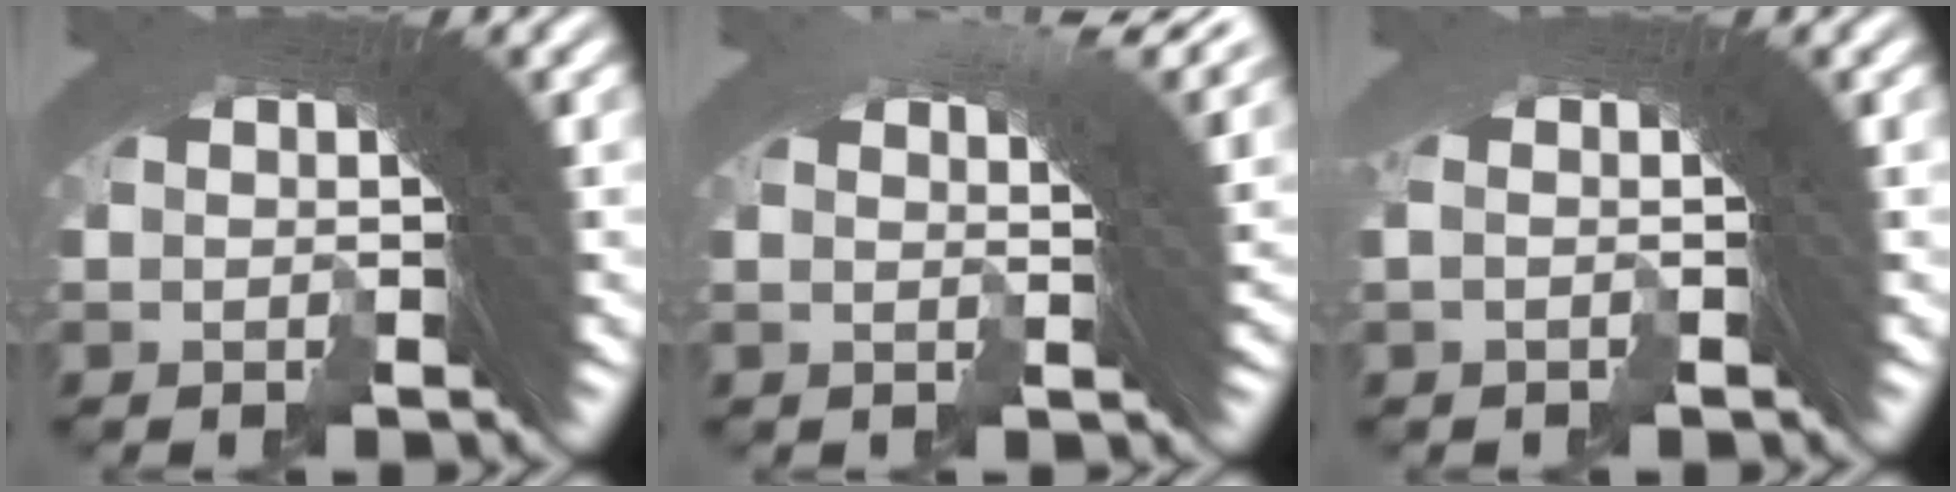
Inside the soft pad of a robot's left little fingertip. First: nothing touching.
{"total": 6.2, "force": [3.5, 0.9, 5.1], "torque": [-0.035, 0.020, 0.042]}
{"total": 0.9, "force": [-0.1, -0.4, 0.8], "torque": [-0.003, 0.014, -0.010]}